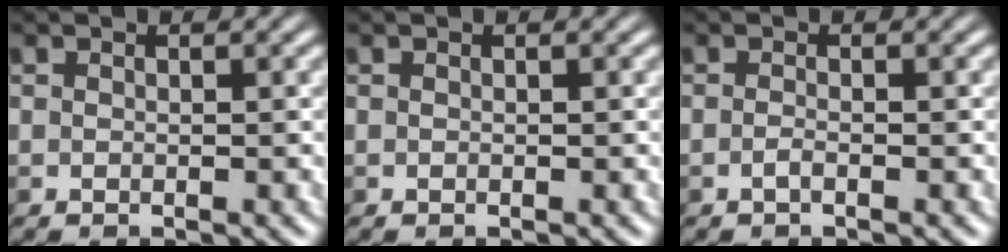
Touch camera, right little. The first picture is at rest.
{"total": 0.0}
{"total": 1.2, "force": [-1.1, -0.1, 0.5], "torque": [-0.009, 0.001, -0.024]}